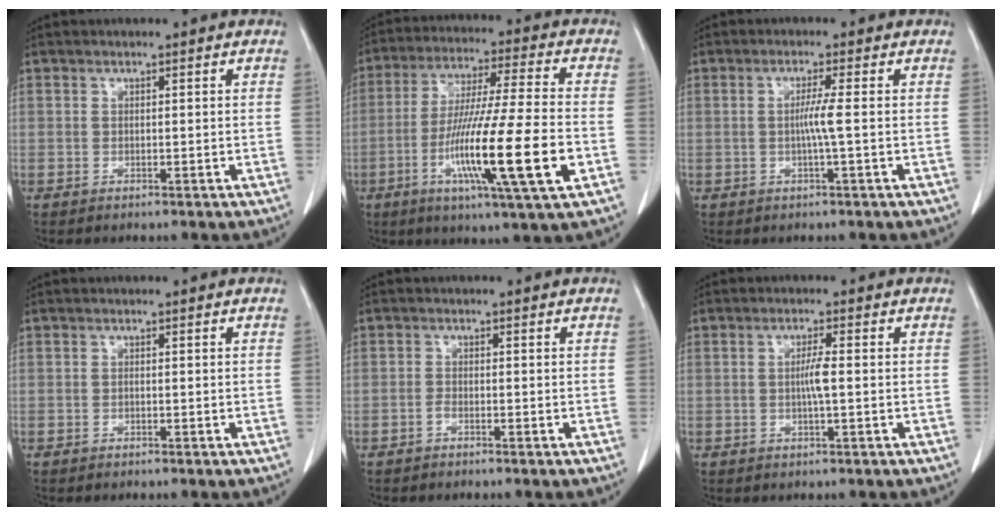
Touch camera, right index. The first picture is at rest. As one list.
[{"total": 17.6, "force": [-5.3, 0.0, 16.8], "torque": [-0.306, -0.024, -0.097]}, {"total": 2.8, "force": [-0.3, -0.7, 2.7], "torque": [-0.052, -0.002, -0.007]}, {"total": 0.0}, {"total": 0.9, "force": [-0.7, 0.2, 0.5], "torque": [-0.009, 0.002, -0.015]}, {"total": 2.6, "force": [-0.2, -0.1, 2.6], "torque": [-0.050, -0.001, -0.004]}]